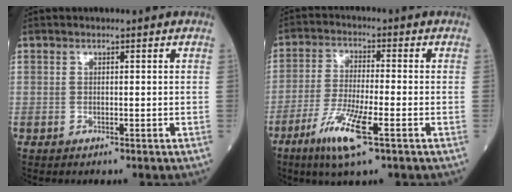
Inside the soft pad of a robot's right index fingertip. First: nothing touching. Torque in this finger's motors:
{"motor_torque": [0.49, -0.38, 0.13, 0.09]}